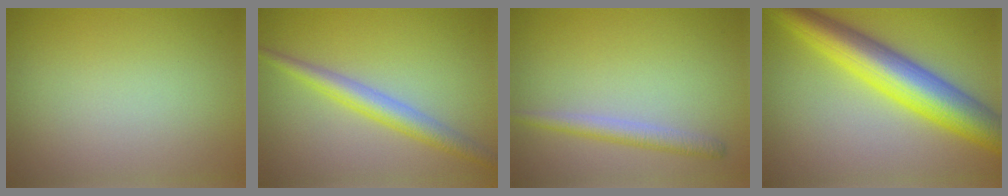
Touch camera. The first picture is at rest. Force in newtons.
{"total": 3.2, "press": 3.2, "slide": 0.2}
{"total": 2.1, "press": 2.1, "slide": 0.1}
{"total": 8.9, "press": 8.9, "slide": 0.2}